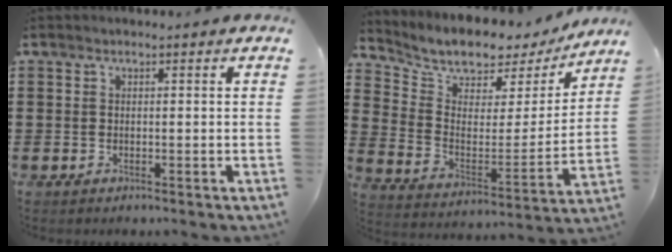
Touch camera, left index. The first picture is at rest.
{"total": 6.2, "force": [5.9, 2.0, 0.4], "torque": [-0.042, -0.055, 0.097]}